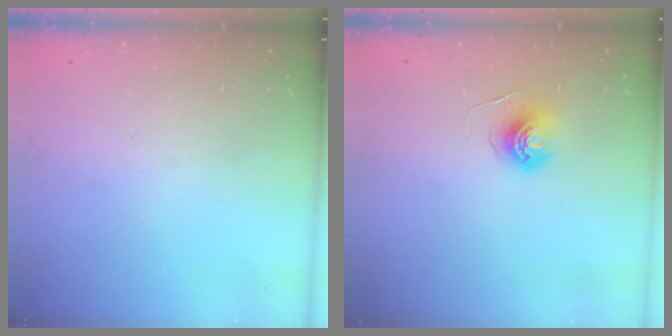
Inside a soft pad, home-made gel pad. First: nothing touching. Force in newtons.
{"total": 6.0, "press": 6.0, "slide": 0.3}